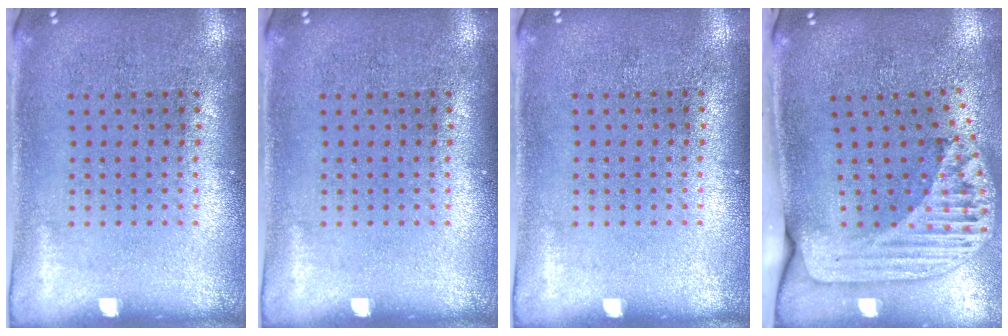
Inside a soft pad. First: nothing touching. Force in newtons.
{"total": 0.0}
{"total": 0.0}
{"total": 2.4, "press": 1.7, "slide": 1.7}